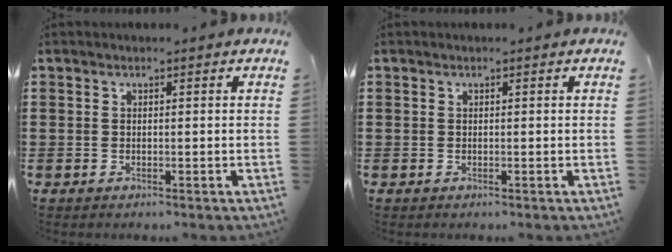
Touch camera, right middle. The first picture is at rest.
{"total": 0.0}